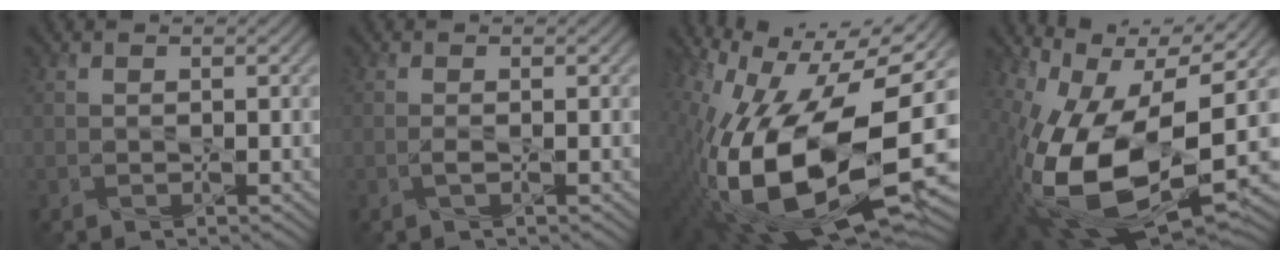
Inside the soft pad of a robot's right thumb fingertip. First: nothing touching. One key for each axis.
{"total": 0.8, "fx": -0.4, "fy": 0.0, "fz": 0.7, "tx": -0.020, "ty": -0.002, "tz": -0.009}
{"total": 20.3, "fx": -3.5, "fy": 9.6, "fz": 17.5, "tx": -0.338, "ty": -0.033, "tz": -0.056}
{"total": 18.4, "fx": -2.7, "fy": 9.5, "fz": 15.6, "tx": -0.319, "ty": -0.034, "tz": -0.042}